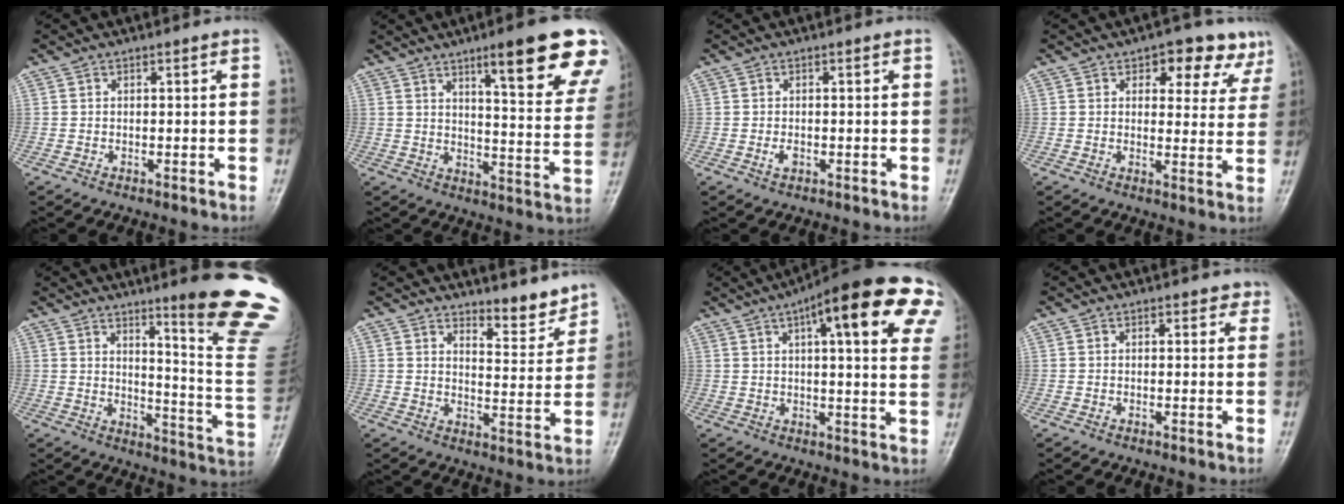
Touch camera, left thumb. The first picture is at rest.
{"total": 19.9, "force": [12.1, 3.9, 15.3], "torque": [-0.165, -0.050, 0.156]}
{"total": 1.4, "force": [-0.4, 0.9, 1.1], "torque": [-0.017, -0.001, -0.006]}
{"total": 9.9, "force": [6.1, 5.7, 5.4], "torque": [-0.018, -0.026, 0.064]}
{"total": 19.6, "force": [12.0, 1.4, 15.4], "torque": [-0.170, -0.091, 0.162]}
{"total": 6.2, "force": [5.6, 1.6, 2.2], "torque": [-0.013, -0.056, 0.091]}
{"total": 23.4, "force": [10.5, 6.4, 19.9], "torque": [-0.249, 0.007, 0.130]}
{"total": 1.8, "force": [1.2, 1.2, 0.8], "torque": [0.011, -0.003, 0.008]}